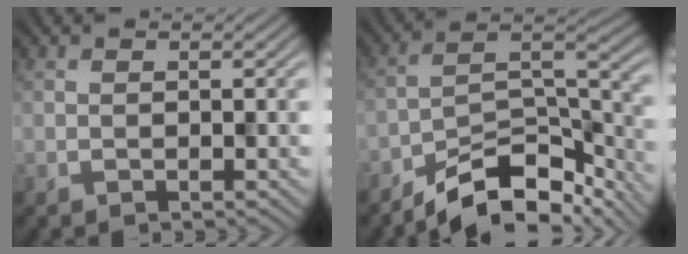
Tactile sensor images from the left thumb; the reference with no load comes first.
{"total": 11.6, "force": [-9.1, 3.8, 6.1], "torque": [-0.095, -0.003, -0.160]}